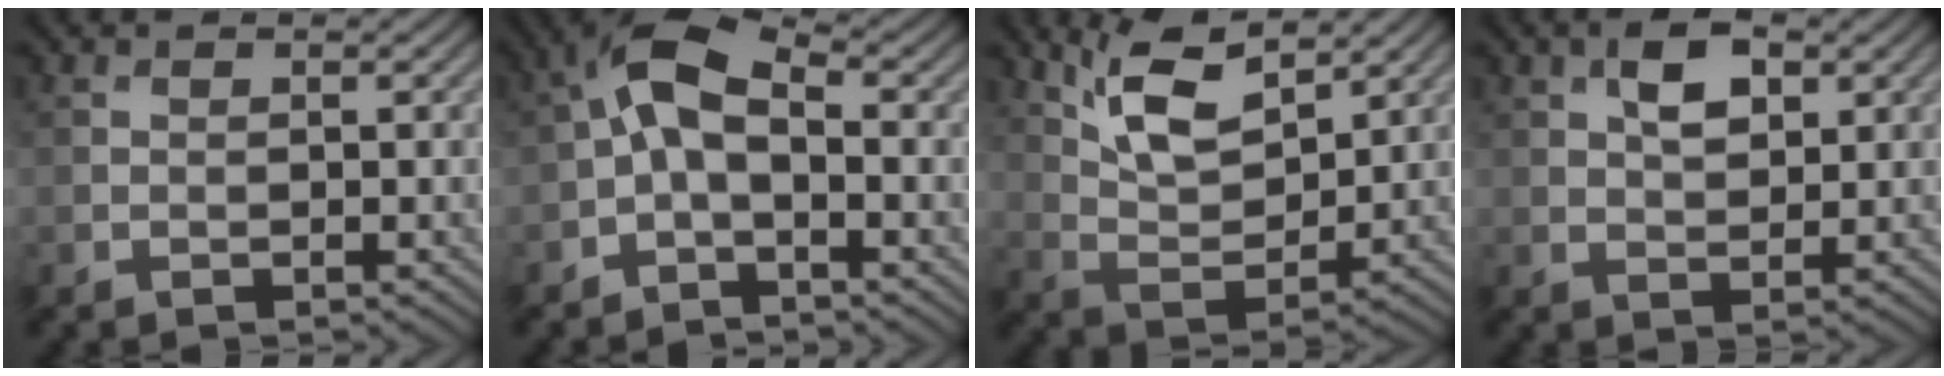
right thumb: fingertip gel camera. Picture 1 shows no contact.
{"total": 5.8, "force": [-0.5, 2.9, 5.0], "torque": [-0.106, 0.022, -0.022]}
{"total": 8.7, "force": [5.6, 3.0, 5.9], "torque": [-0.129, 0.002, 0.114]}
{"total": 4.7, "force": [1.8, 2.5, 3.5], "torque": [-0.066, 0.005, 0.029]}